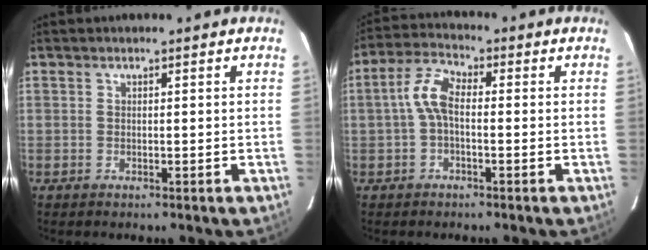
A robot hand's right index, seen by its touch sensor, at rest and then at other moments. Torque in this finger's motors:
{"motor_torque": [0.61, -0.20, 0.43, 0.12]}